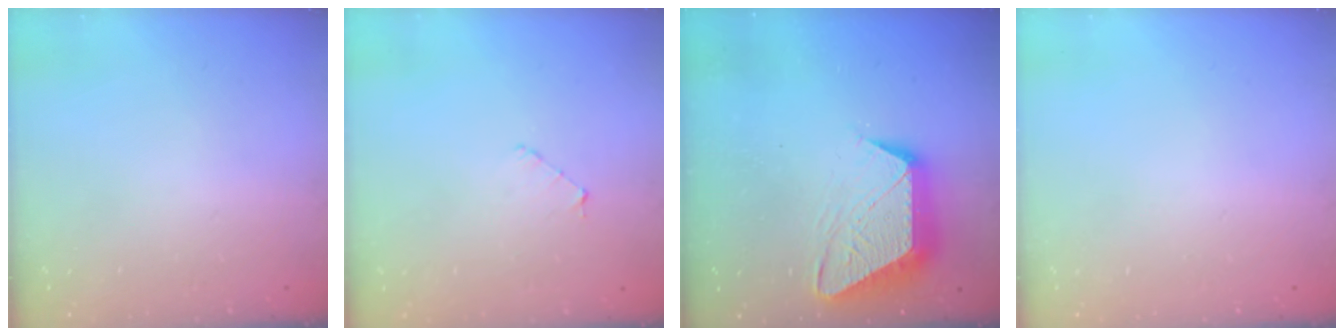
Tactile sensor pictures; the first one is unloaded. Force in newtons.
{"total": 2.9, "press": 2.9, "slide": 0.3}
{"total": 13.5, "press": 13.4, "slide": 0.9}
{"total": 0.0}